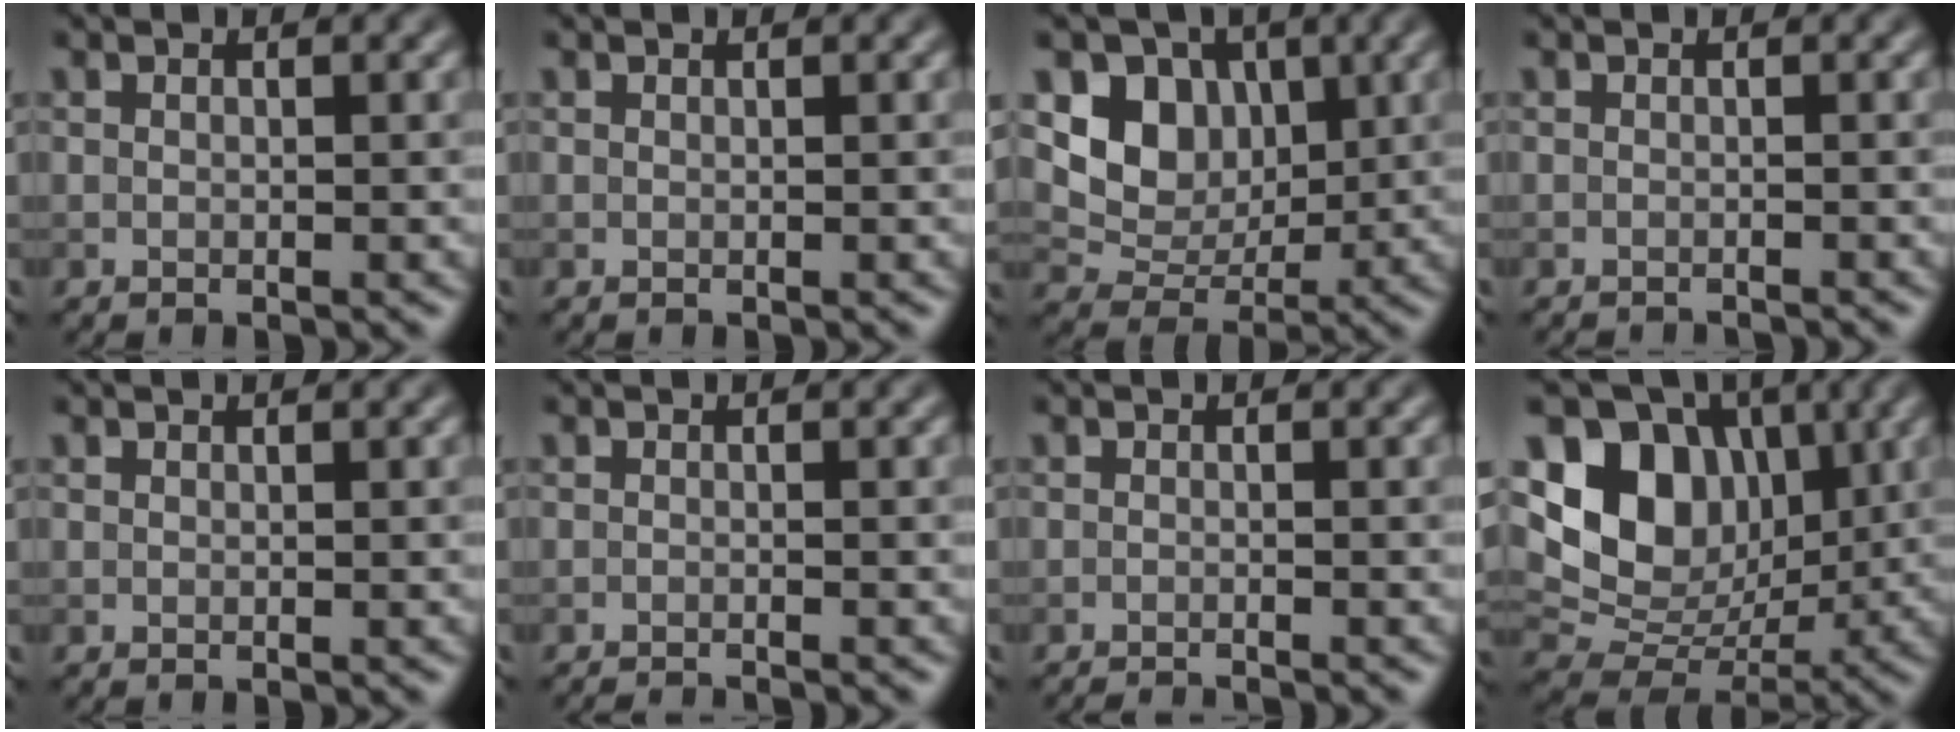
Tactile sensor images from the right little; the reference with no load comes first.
{"total": 0.0}
{"total": 6.0, "force": [1.7, 4.8, 3.1], "torque": [-0.049, -0.007, 0.021]}
{"total": 2.0, "force": [-2.0, 0.2, 0.5], "torque": [0.005, -0.006, -0.027]}
{"total": 0.0}
{"total": 2.0, "force": [-1.8, 0.3, 0.8], "torque": [-0.006, -0.004, -0.032]}
{"total": 2.4, "force": [-2.2, 0.3, 0.9], "torque": [-0.011, -0.004, -0.037]}
{"total": 10.9, "force": [2.8, 8.6, 6.2], "torque": [-0.111, 0.003, 0.036]}